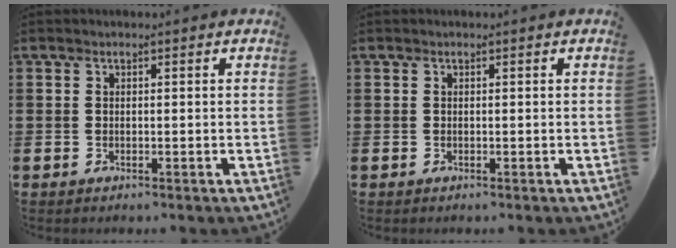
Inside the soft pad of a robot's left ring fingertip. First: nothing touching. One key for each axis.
{"total": 0.0}